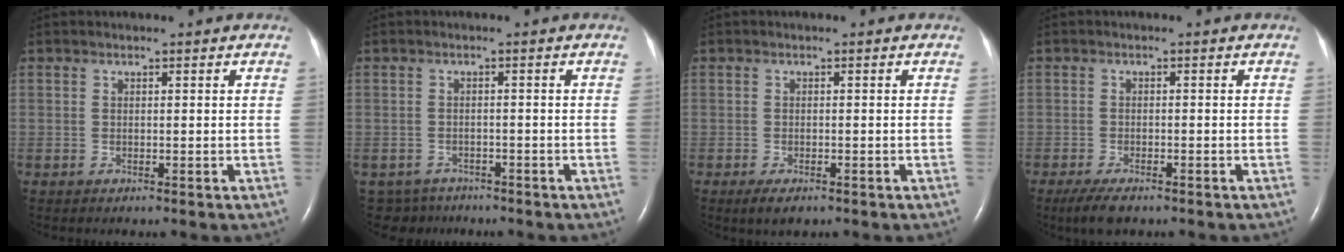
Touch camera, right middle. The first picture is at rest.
{"total": 4.1, "force": [-3.5, 2.2, -0.7], "torque": [0.009, 0.001, -0.055]}
{"total": 2.5, "force": [-1.6, 1.0, 1.7], "torque": [-0.034, -0.004, -0.021]}
{"total": 3.9, "force": [-2.8, 1.2, 2.5], "torque": [-0.055, -0.009, -0.046]}